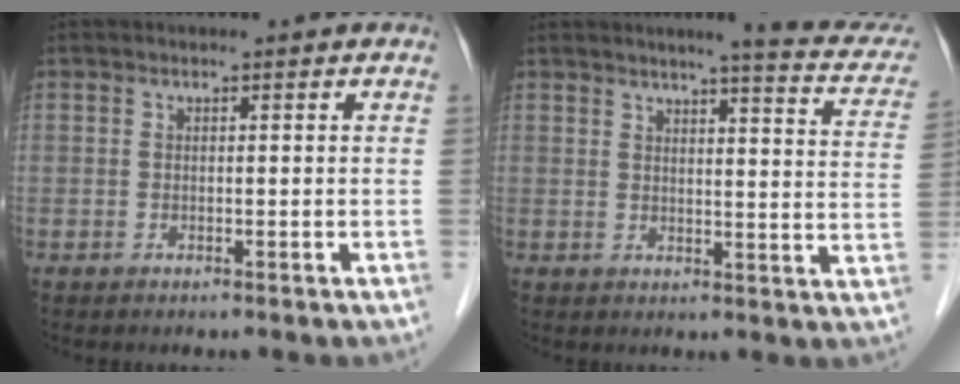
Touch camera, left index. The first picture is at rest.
{"total": 12.6, "force": [10.7, 0.8, 6.6], "torque": [-0.068, -0.021, 0.101]}